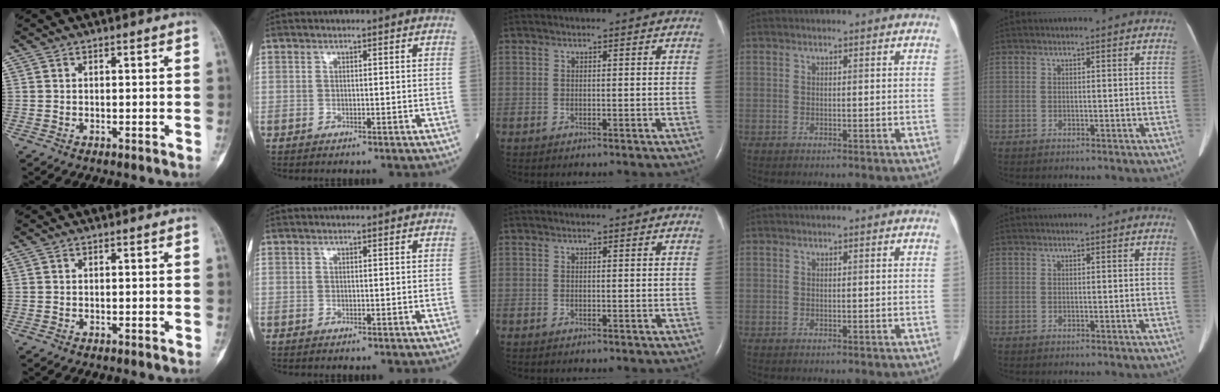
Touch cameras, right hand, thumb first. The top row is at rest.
{}